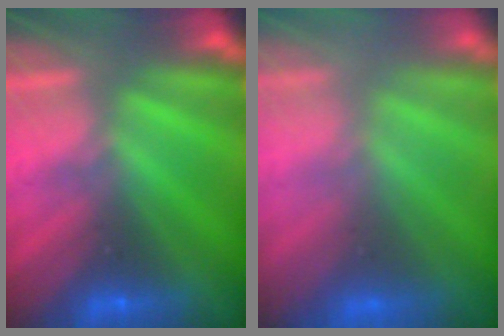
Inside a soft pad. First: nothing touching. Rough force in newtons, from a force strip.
{"total": 7.3}